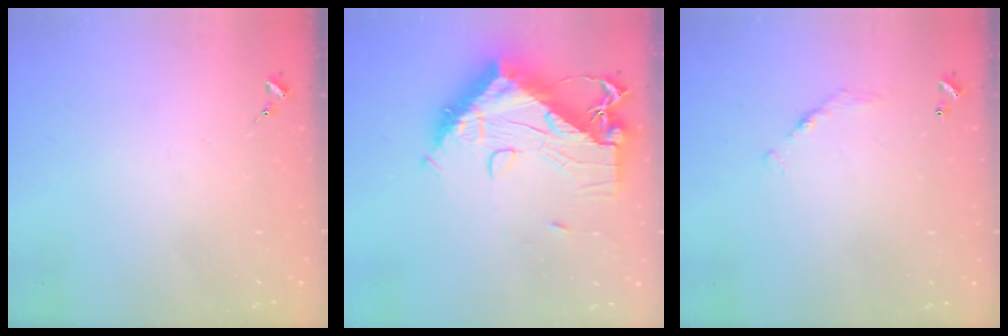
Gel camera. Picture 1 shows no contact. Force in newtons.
{"total": 18.2, "press": 18.1, "slide": 1.9}
{"total": 6.8, "press": 6.8, "slide": 0.5}